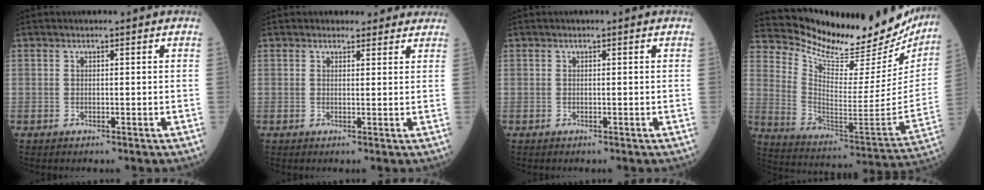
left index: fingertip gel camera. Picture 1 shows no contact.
{"total": 4.3, "force": [3.8, 1.9, 0.4], "torque": [0.007, 0.007, 0.035]}
{"total": 0.0}
{"total": 26.6, "force": [24.2, 6.6, 8.8], "torque": [-0.151, -0.077, 0.333]}